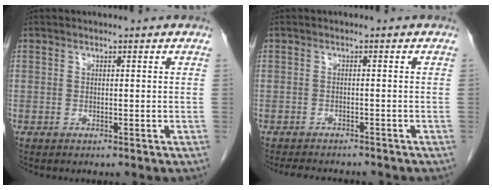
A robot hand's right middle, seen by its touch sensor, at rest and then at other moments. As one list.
[{"total": 6.2, "force": [-5.6, 1.8, 2.0], "torque": [-0.028, -0.003, -0.075]}]